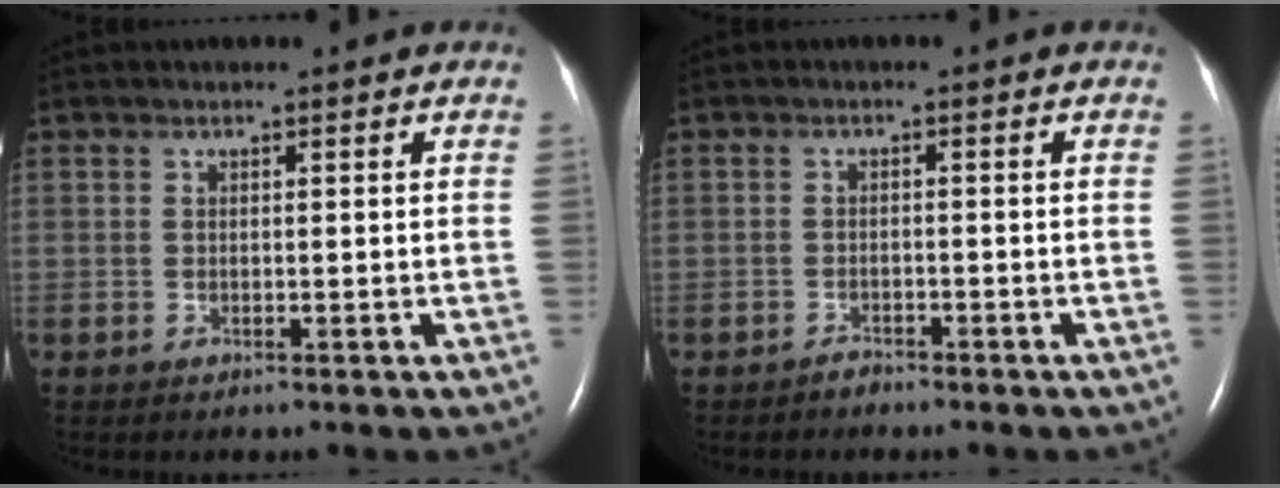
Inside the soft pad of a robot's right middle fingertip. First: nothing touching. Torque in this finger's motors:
{"motor_torque": [0.19, -0.16, -0.03, -0.02]}